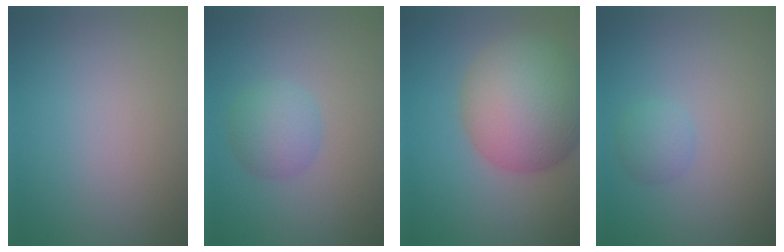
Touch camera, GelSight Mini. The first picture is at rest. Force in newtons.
{"total": 2.9, "press": 2.9, "slide": 0.1}
{"total": 10.6, "press": 10.6, "slide": 0.4}
{"total": 1.5, "press": 1.5, "slide": 0.0}